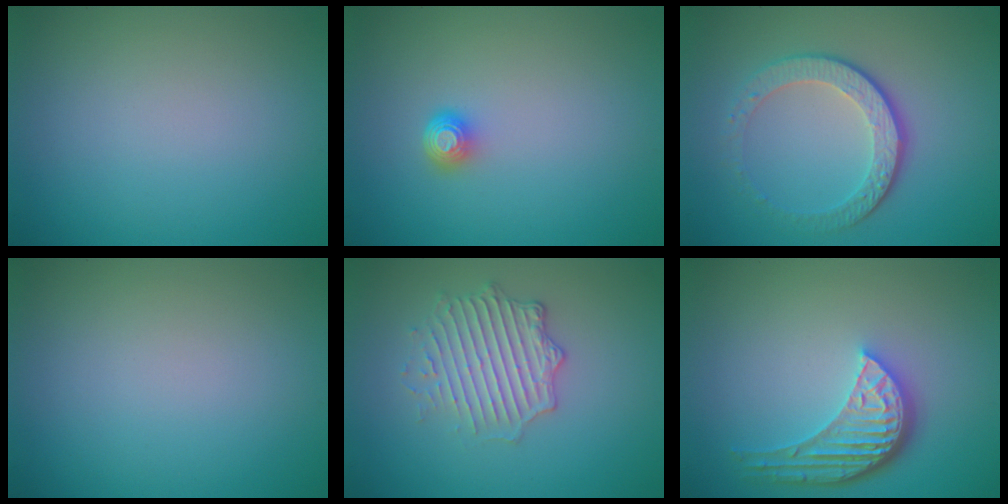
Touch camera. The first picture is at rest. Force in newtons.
{"total": 1.5, "press": 1.1, "slide": 1.1}
{"total": 4.4, "press": 3.2, "slide": 2.9}
{"total": 0.0}
{"total": 3.6, "press": 3.3, "slide": 1.6}
{"total": 5.3, "press": 3.9, "slide": 3.5}